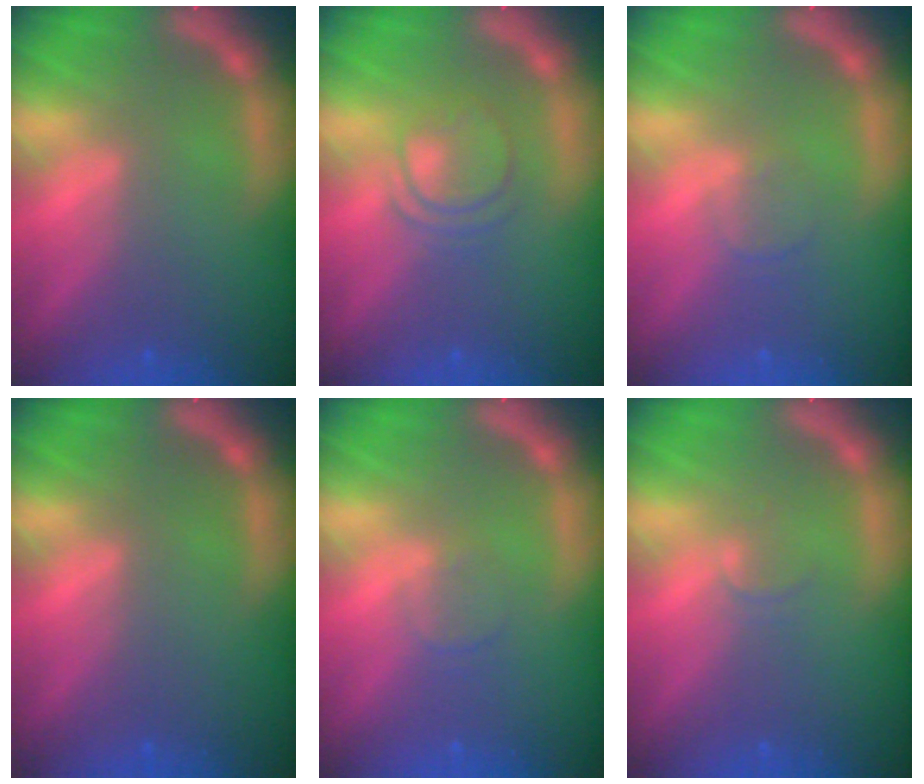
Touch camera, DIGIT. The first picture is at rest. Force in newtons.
{"total": 3.5}
{"total": 1.4}
{"total": 0.0}
{"total": 1.4}
{"total": 1.0}